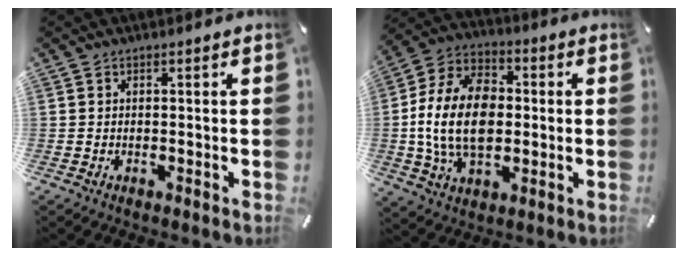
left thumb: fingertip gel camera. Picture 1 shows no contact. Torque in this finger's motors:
{"motor_torque": [2.41, 2.59, 1.70, -0.61, 0.54]}